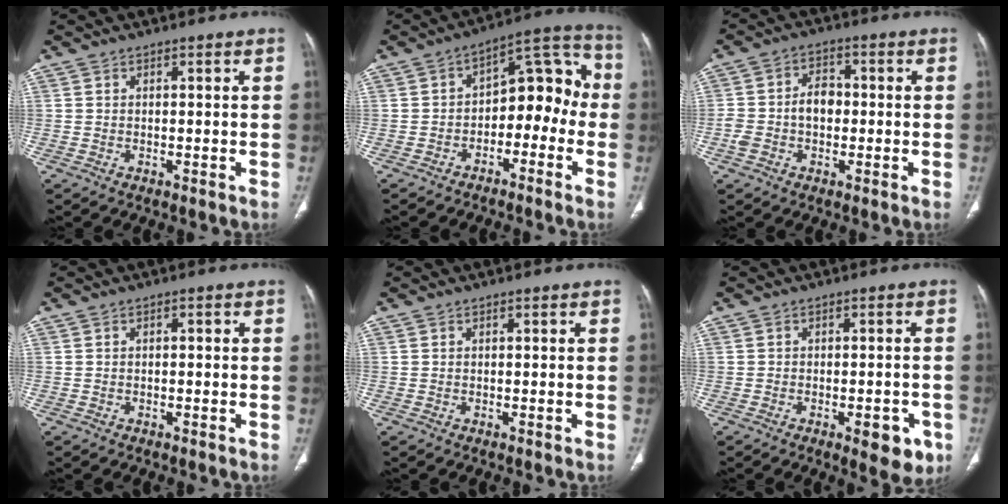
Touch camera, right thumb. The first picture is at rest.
{"total": 12.6, "force": [-2.9, 7.9, 9.4], "torque": [-0.078, 0.063, -0.051]}
{"total": 6.9, "force": [-0.8, 4.9, 4.8], "torque": [-0.087, 0.027, -0.017]}
{"total": 0.9, "force": [-0.1, 0.5, 0.8], "torque": [-0.012, 0.003, -0.002]}
{"total": 0.0}
{"total": 6.6, "force": [-3.0, 2.8, 5.2], "torque": [-0.046, 0.005, -0.032]}